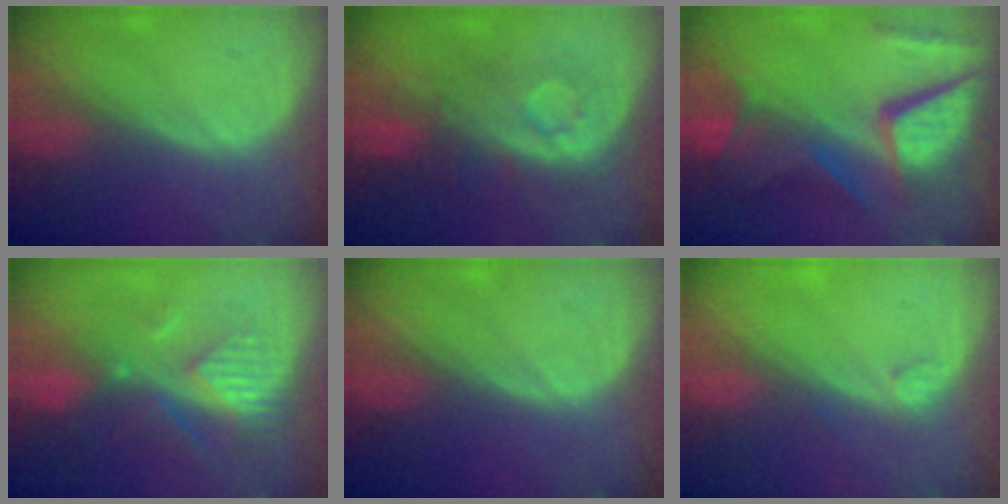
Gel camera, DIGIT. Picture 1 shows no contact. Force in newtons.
{"total": 7.9, "press": 7.9, "slide": 0.1}
{"total": 12.1, "press": 9.9, "slide": 7.0}
{"total": 8.8, "press": 7.9, "slide": 3.8}
{"total": 0.0}
{"total": 1.3, "press": 1.1, "slide": 0.5}